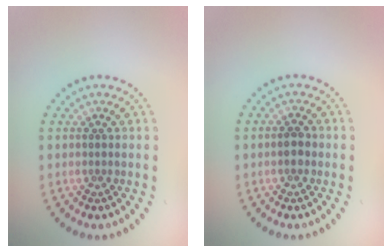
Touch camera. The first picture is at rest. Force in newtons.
{"total": 1.5, "press": 1.4, "slide": 0.2}